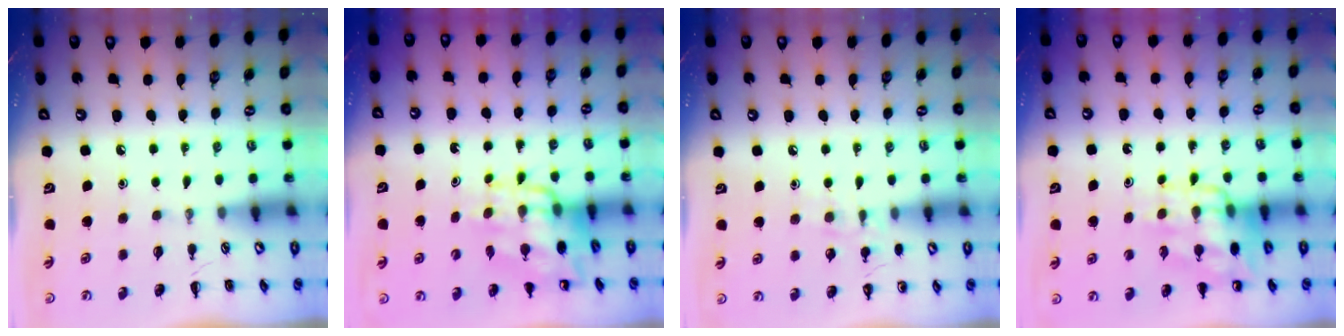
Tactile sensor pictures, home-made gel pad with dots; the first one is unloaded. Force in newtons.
{"total": 13.5, "press": 13.1, "slide": 3.4}
{"total": 7.2, "press": 6.9, "slide": 2.0}
{"total": 13.1, "press": 12.8, "slide": 2.9}